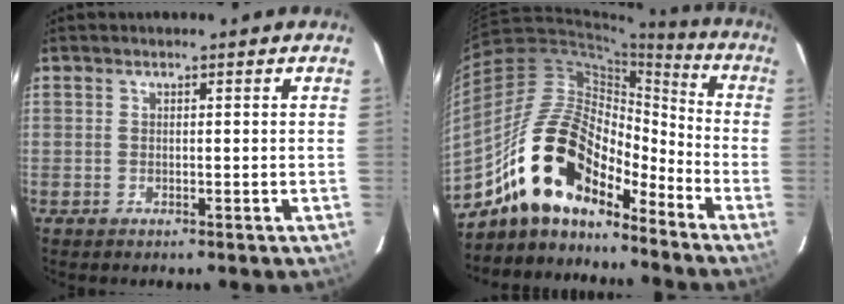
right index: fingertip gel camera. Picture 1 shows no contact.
{"total": 18.0, "force": [-13.6, 8.1, 8.5], "torque": [-0.159, 0.019, -0.250]}